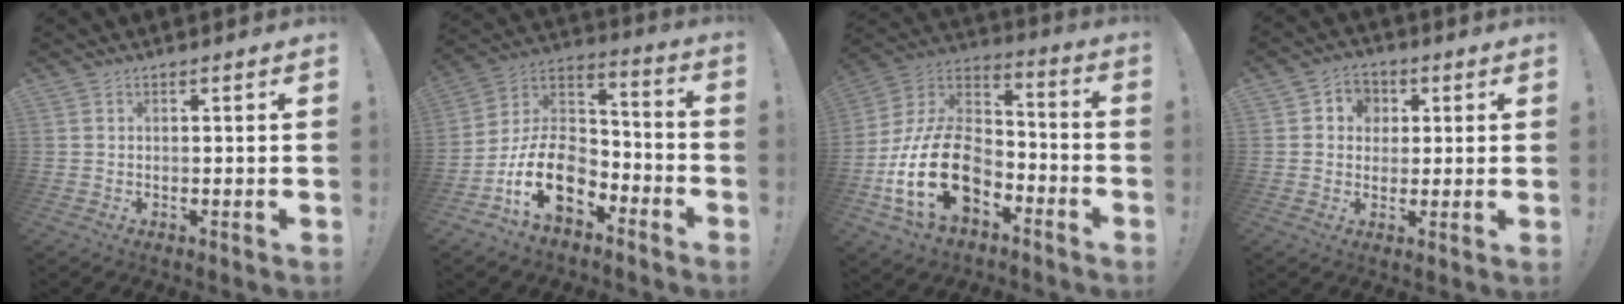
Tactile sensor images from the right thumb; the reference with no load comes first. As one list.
[{"total": 18.4, "force": [-8.6, 12.2, 10.7], "torque": [-0.195, 0.050, -0.137]}, {"total": 24.7, "force": [-8.6, 16.0, 16.7], "torque": [-0.328, 0.047, -0.134]}, {"total": 6.0, "force": [0.5, 5.8, 1.6], "torque": [-0.019, 0.007, 0.011]}]